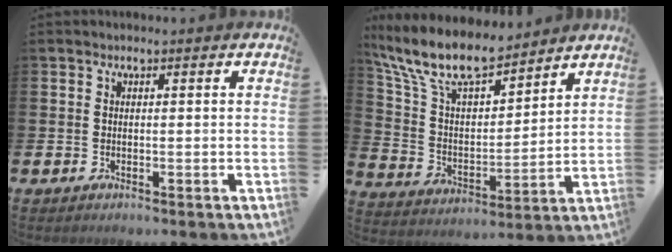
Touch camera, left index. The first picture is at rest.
{"total": 11.1, "force": [9.6, 3.0, 4.6], "torque": [-0.135, -0.052, 0.172]}